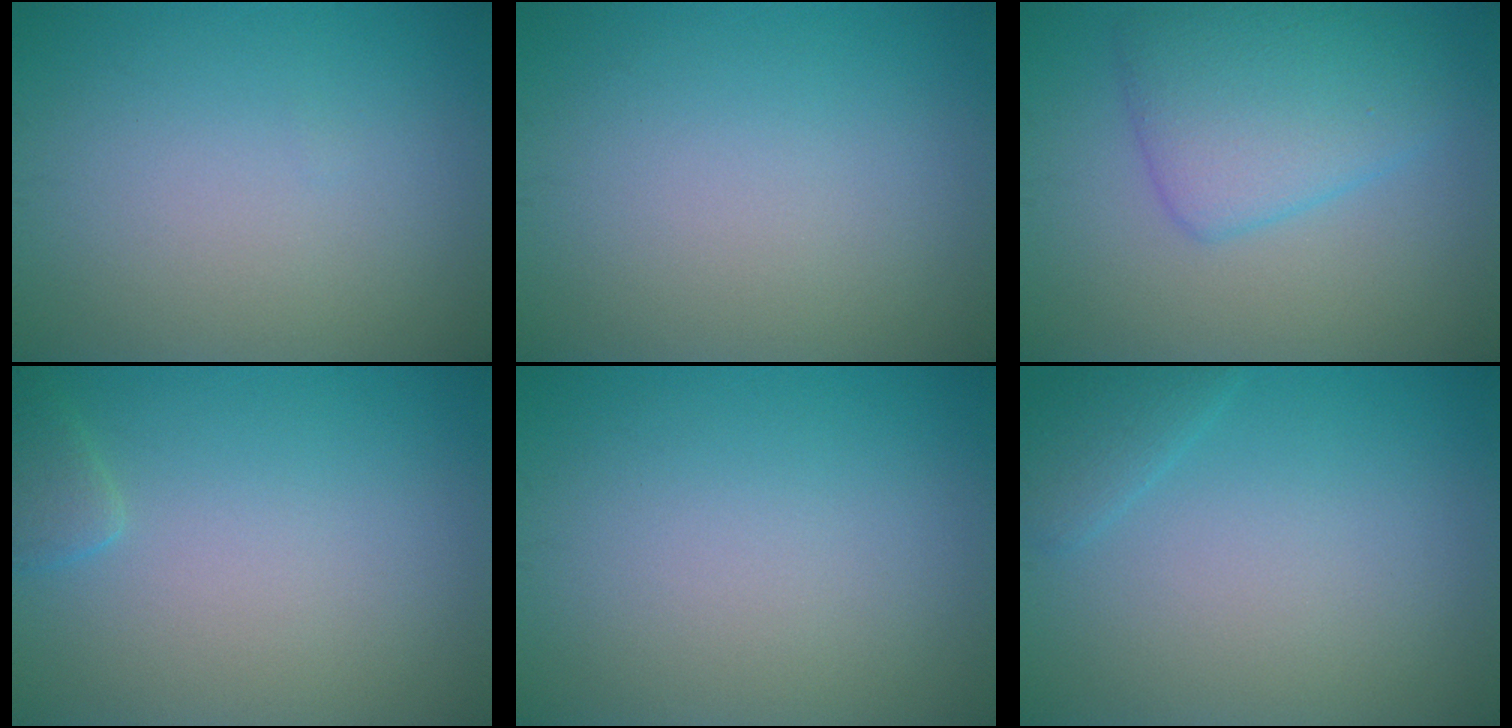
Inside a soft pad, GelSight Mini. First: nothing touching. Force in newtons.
{"total": 0.0}
{"total": 5.4, "press": 5.4, "slide": 0.1}
{"total": 1.4, "press": 1.4, "slide": 0.1}
{"total": 0.0}
{"total": 1.5, "press": 1.5, "slide": 0.0}